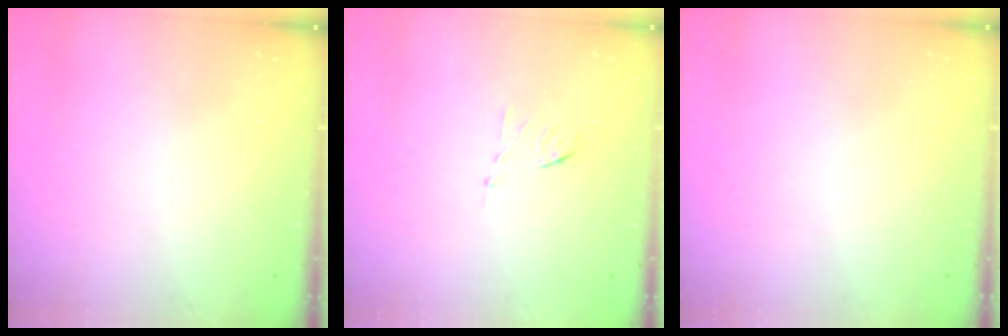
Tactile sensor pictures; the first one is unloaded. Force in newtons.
{"total": 5.9, "press": 5.9, "slide": 0.5}
{"total": 0.0}